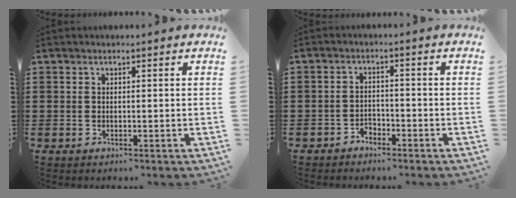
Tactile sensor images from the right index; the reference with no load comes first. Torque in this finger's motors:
{"motor_torque": [1.08, 1.06, 0.01, 0.00]}